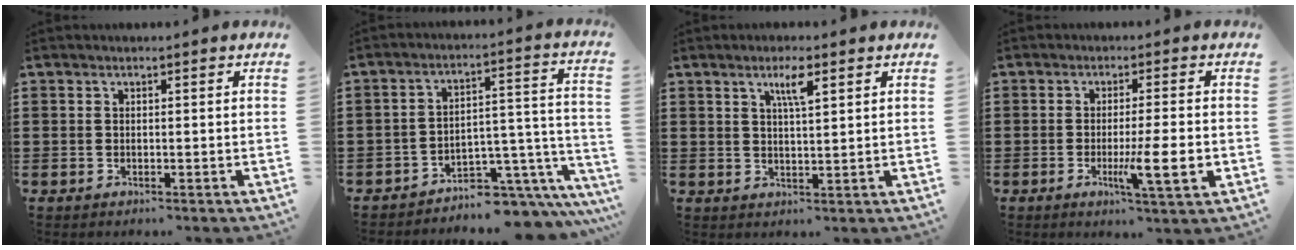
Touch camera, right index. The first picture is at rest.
{"total": 5.4, "force": [-4.6, 1.8, 2.1], "torque": [-0.036, 0.000, -0.090]}
{"total": 4.0, "force": [2.2, 0.6, 3.2], "torque": [-0.060, 0.002, 0.035]}
{"total": 7.5, "force": [-1.8, 0.6, 7.3], "torque": [-0.122, -0.015, -0.028]}